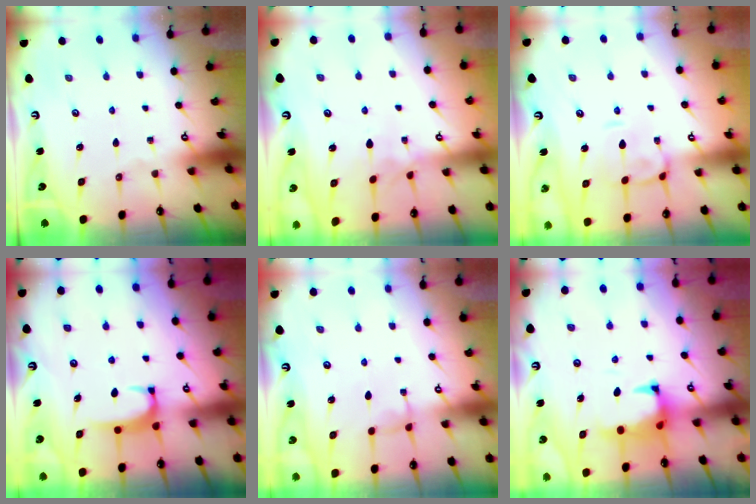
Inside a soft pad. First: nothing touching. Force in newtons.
{"total": 4.3, "press": 4.3, "slide": 0.1}
{"total": 2.4, "press": 2.2, "slide": 1.1}
{"total": 1.6, "press": 1.6, "slide": 0.5}
{"total": 2.1, "press": 2.1, "slide": 0.3}
{"total": 1.6, "press": 1.1, "slide": 1.1}